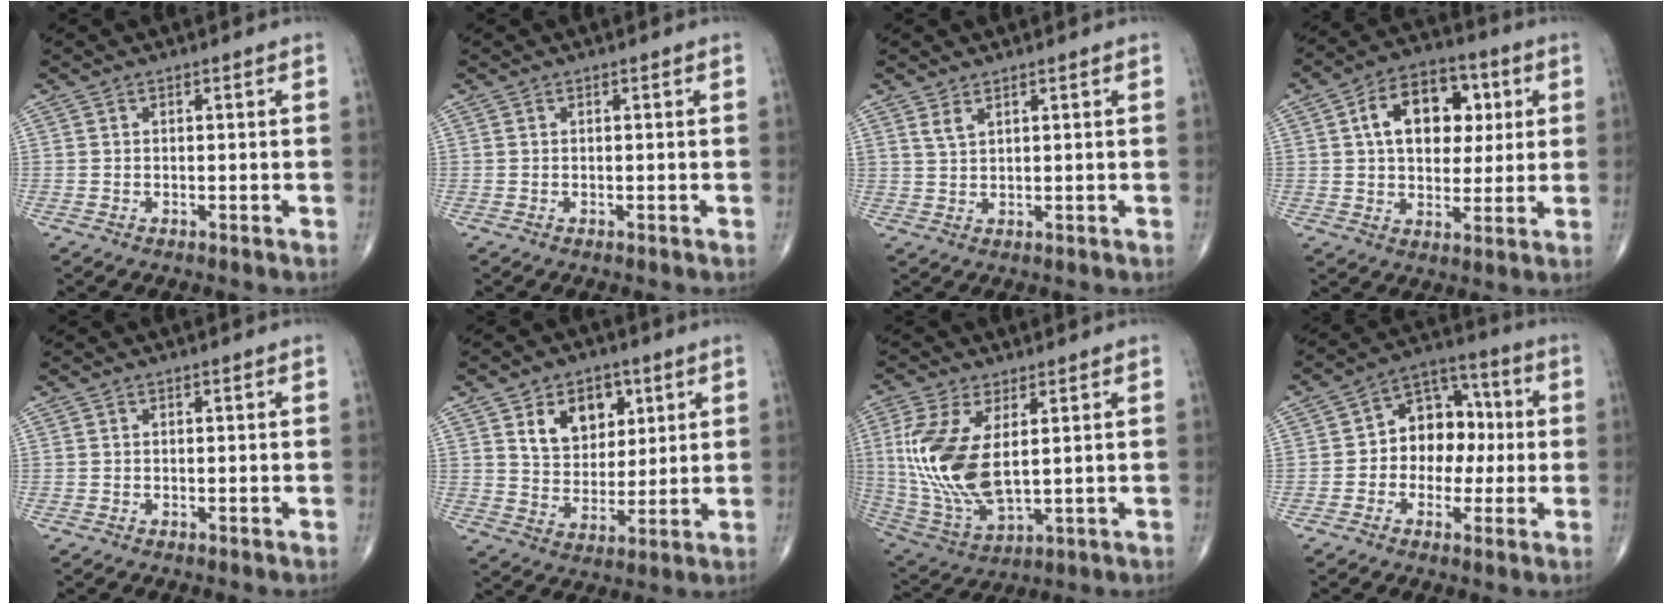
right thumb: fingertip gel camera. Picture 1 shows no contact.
{"total": 0.0}
{"total": 2.2, "force": [1.5, 0.8, 1.3], "torque": [-0.027, -0.006, 0.037]}
{"total": 14.9, "force": [3.7, 9.8, 10.6], "torque": [-0.125, 0.008, 0.055]}
{"total": 0.0}
{"total": 11.1, "force": [4.7, 7.8, 6.3], "torque": [-0.062, -0.025, 0.084]}
{"total": 16.0, "force": [2.4, 7.6, 13.9], "torque": [-0.300, -0.016, 0.062]}
{"total": 11.6, "force": [-0.2, 8.7, 7.7], "torque": [-0.072, 0.039, -0.014]}